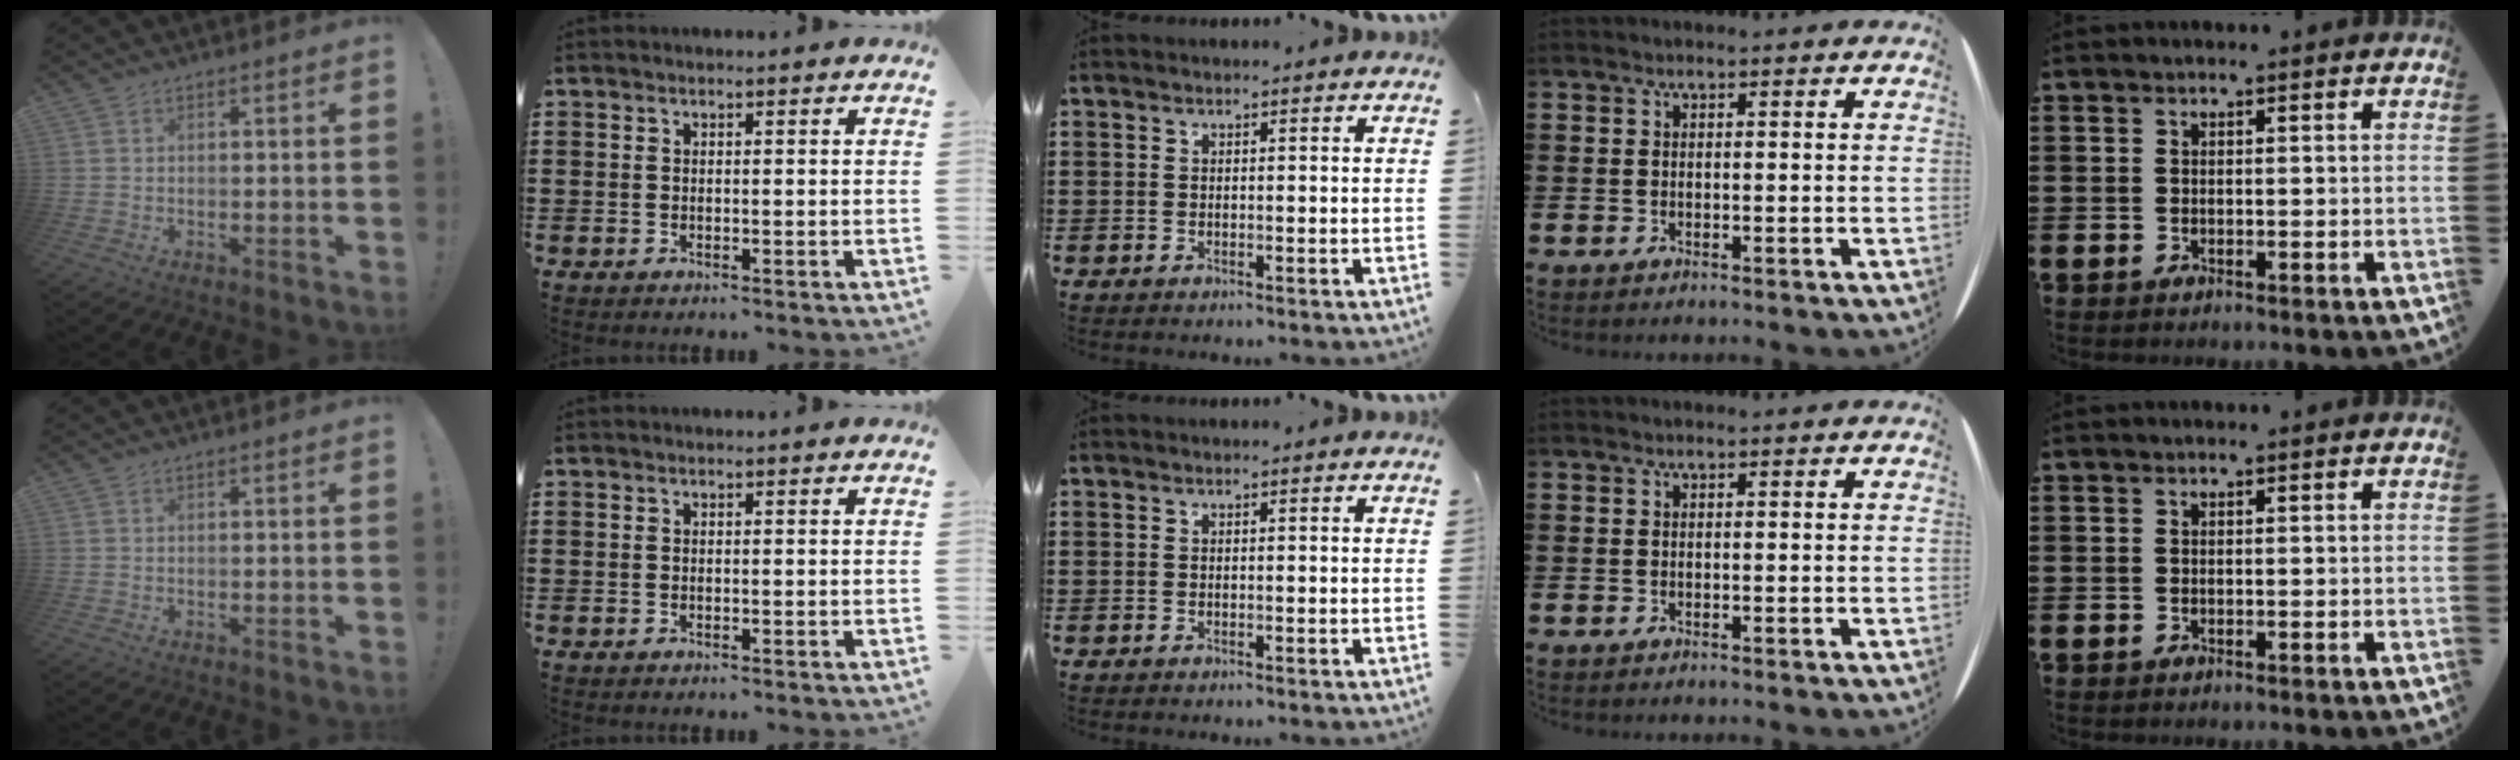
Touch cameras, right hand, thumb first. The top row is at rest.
{}